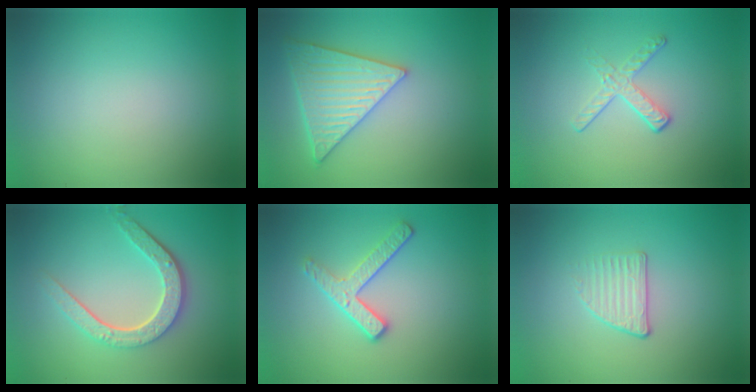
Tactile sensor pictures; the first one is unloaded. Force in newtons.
{"total": 5.7, "press": 5.0, "slide": 2.9}
{"total": 1.9, "press": 1.1, "slide": 1.6}
{"total": 4.7, "press": 3.6, "slide": 3.0}
{"total": 2.8, "press": 2.5, "slide": 1.3}
{"total": 1.6, "press": 1.1, "slide": 1.1}